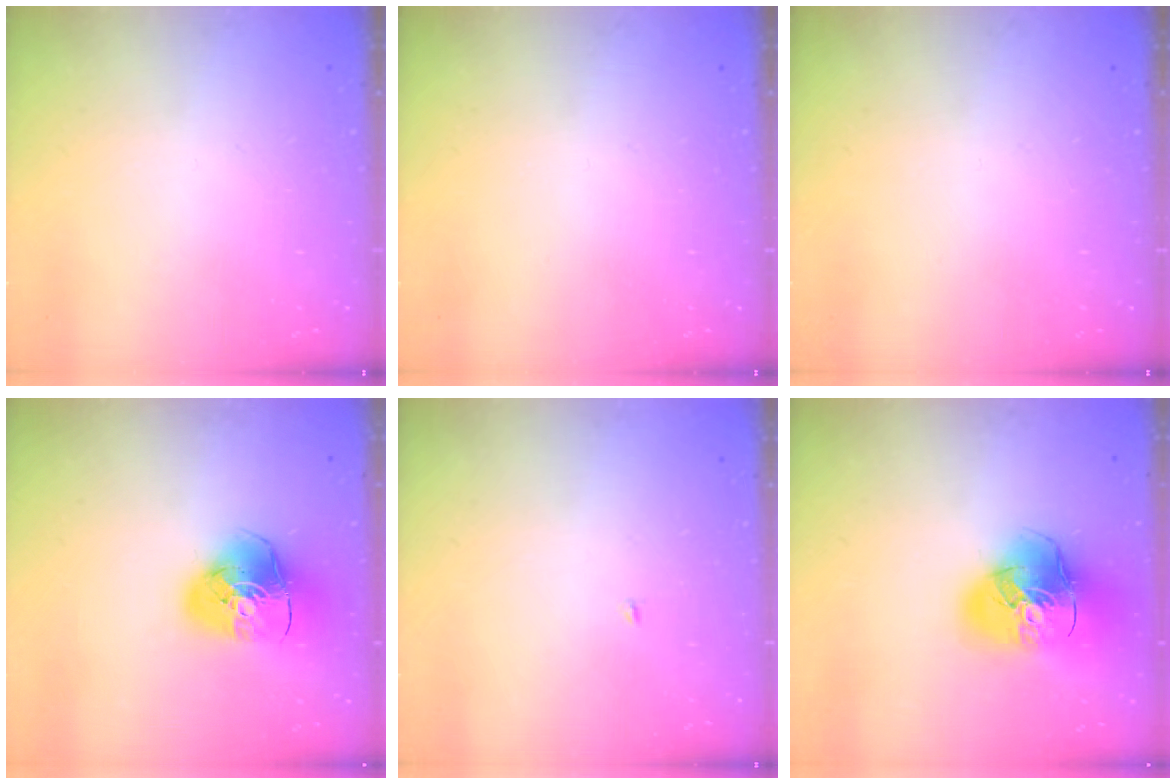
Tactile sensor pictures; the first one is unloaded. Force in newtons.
{"total": 0.0}
{"total": 0.0}
{"total": 12.7, "press": 12.6, "slide": 1.7}
{"total": 1.9, "press": 1.9, "slide": 0.2}
{"total": 19.7, "press": 19.5, "slide": 2.7}